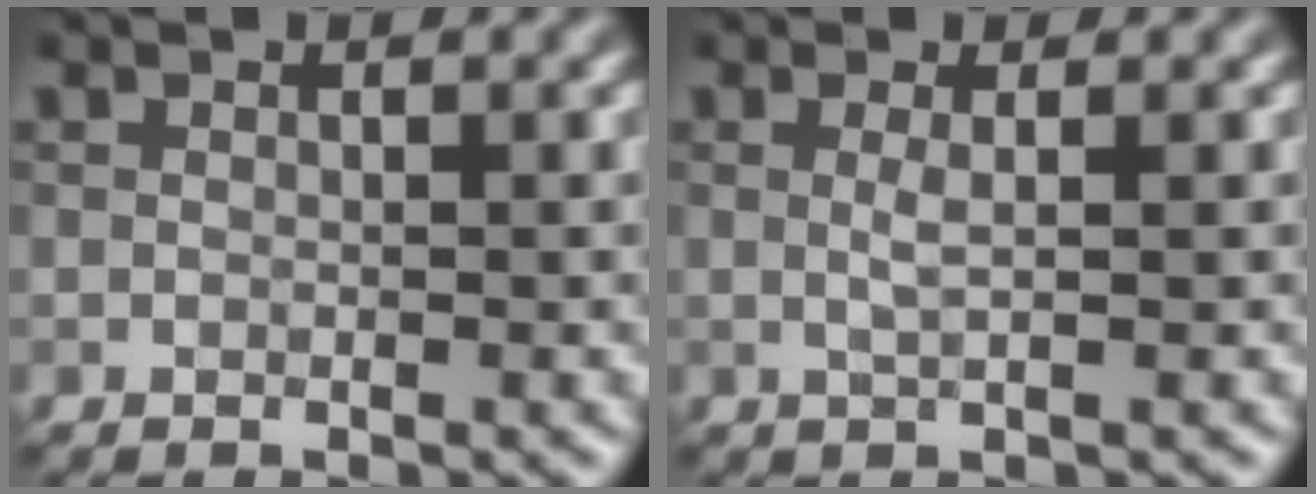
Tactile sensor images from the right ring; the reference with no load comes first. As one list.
[{"total": 1.3, "force": [0.3, 0.3, 1.3], "torque": [-0.025, 0.003, 0.002]}]